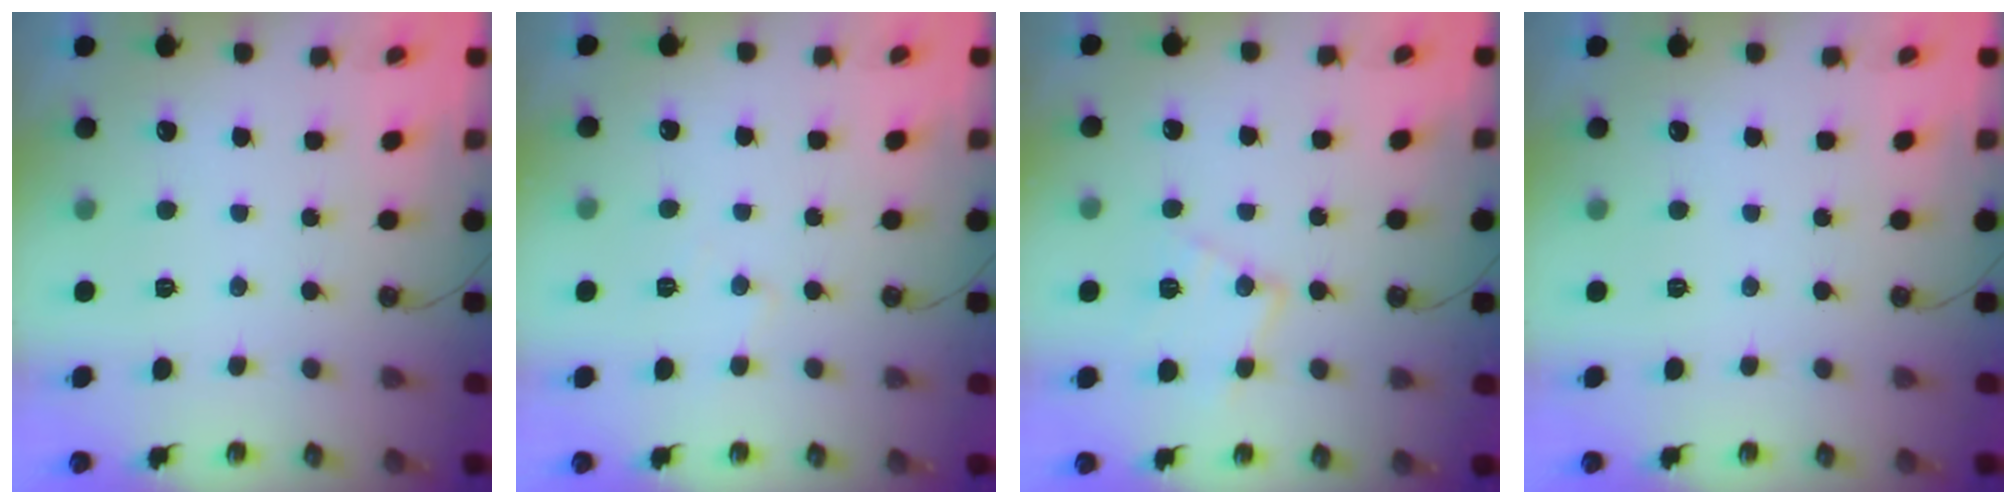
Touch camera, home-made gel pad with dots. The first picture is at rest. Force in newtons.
{"total": 5.0, "press": 4.9, "slide": 0.7}
{"total": 12.5, "press": 12.5, "slide": 0.9}
{"total": 0.0}